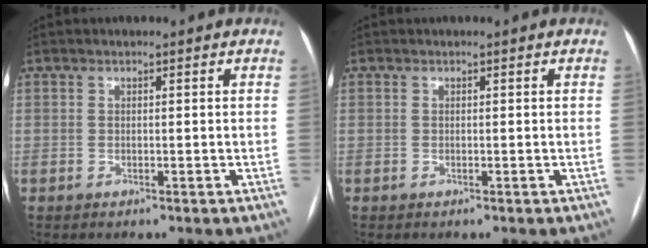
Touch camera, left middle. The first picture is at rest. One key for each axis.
{"total": 0.0}